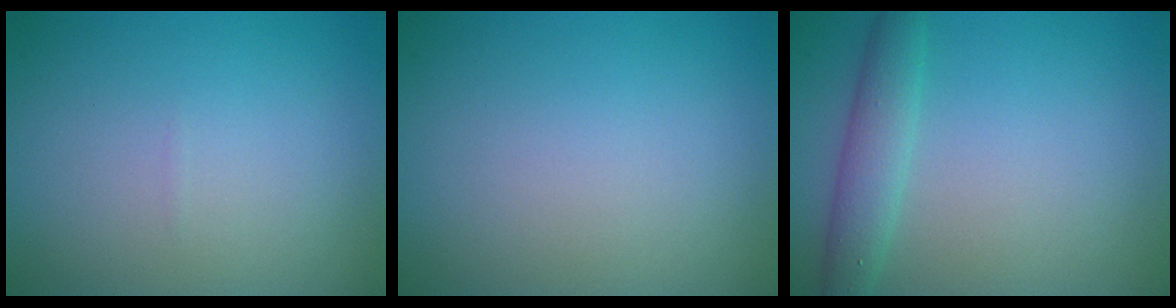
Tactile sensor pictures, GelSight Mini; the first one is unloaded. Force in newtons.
{"total": 0.0}
{"total": 2.9, "press": 2.9, "slide": 0.2}